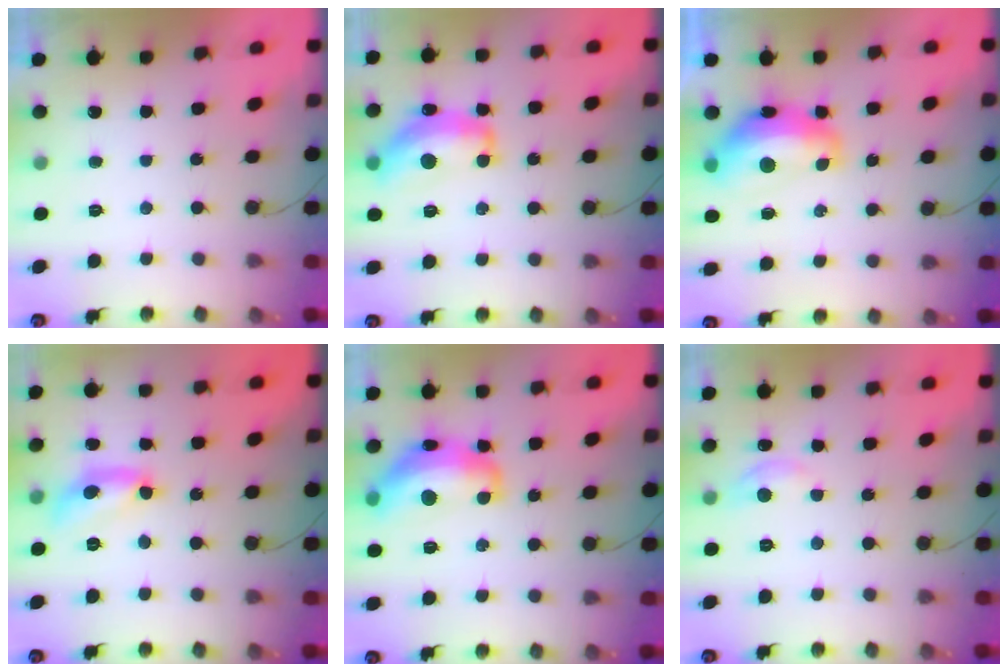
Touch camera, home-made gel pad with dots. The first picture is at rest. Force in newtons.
{"total": 13.6, "press": 13.5, "slide": 0.8}
{"total": 13.7, "press": 13.7, "slide": 1.0}
{"total": 12.2, "press": 12.1, "slide": 0.8}
{"total": 14.8, "press": 14.7, "slide": 1.3}
{"total": 7.7, "press": 7.6, "slide": 1.0}